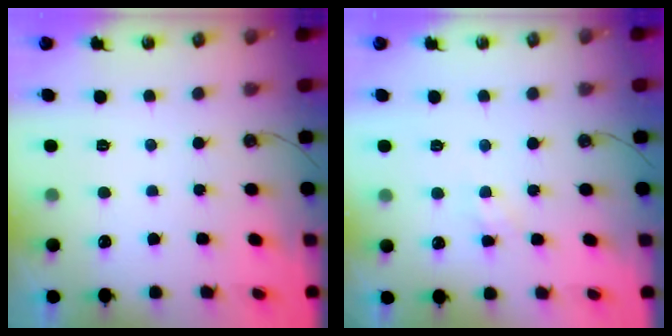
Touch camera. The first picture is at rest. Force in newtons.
{"total": 4.2, "press": 4.2, "slide": 0.6}